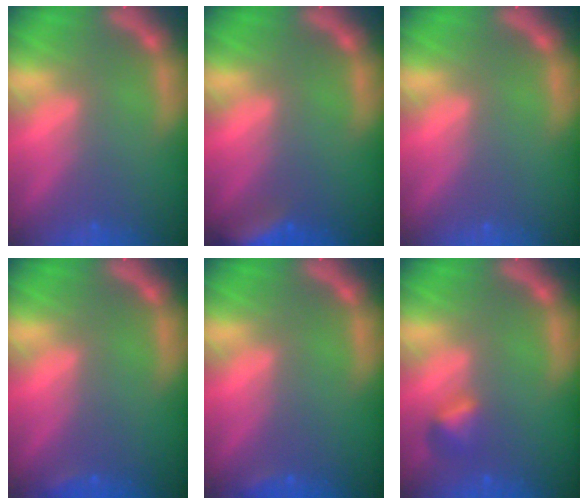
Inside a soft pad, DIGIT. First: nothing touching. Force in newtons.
{"total": 5.0}
{"total": 0.0}
{"total": 0.9}
{"total": 0.9}
{"total": 1.9}